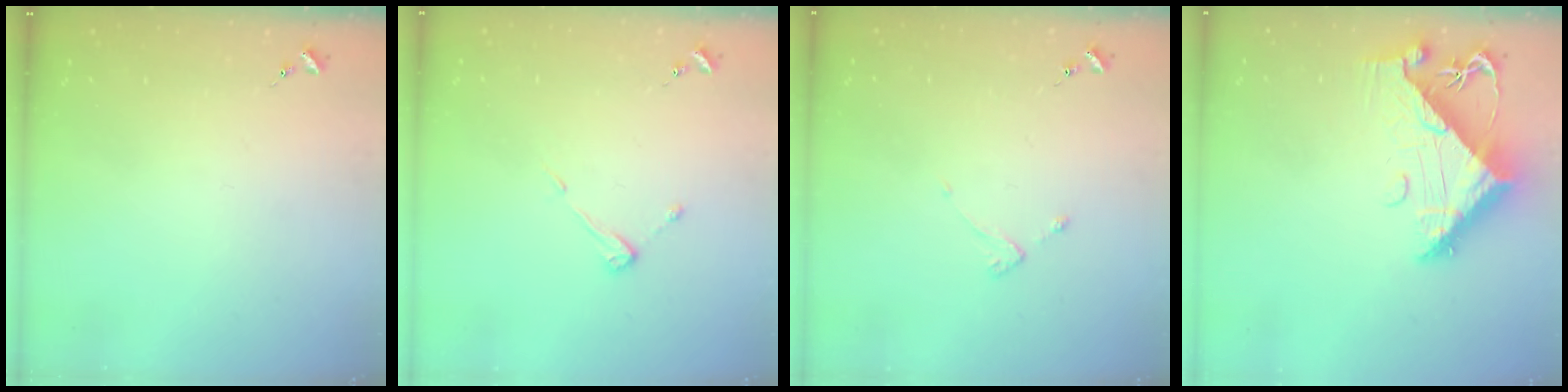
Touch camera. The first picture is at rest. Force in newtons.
{"total": 4.2, "press": 4.2, "slide": 0.3}
{"total": 2.2, "press": 2.1, "slide": 0.4}
{"total": 12.6, "press": 12.5, "slide": 1.3}